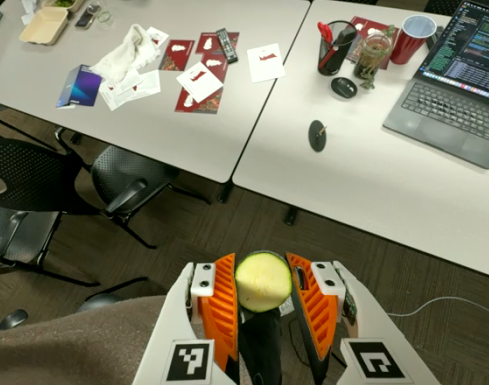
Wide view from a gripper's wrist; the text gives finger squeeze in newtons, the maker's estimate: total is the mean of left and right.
{"total": 11.7, "left": 12.1, "right": 11.3}